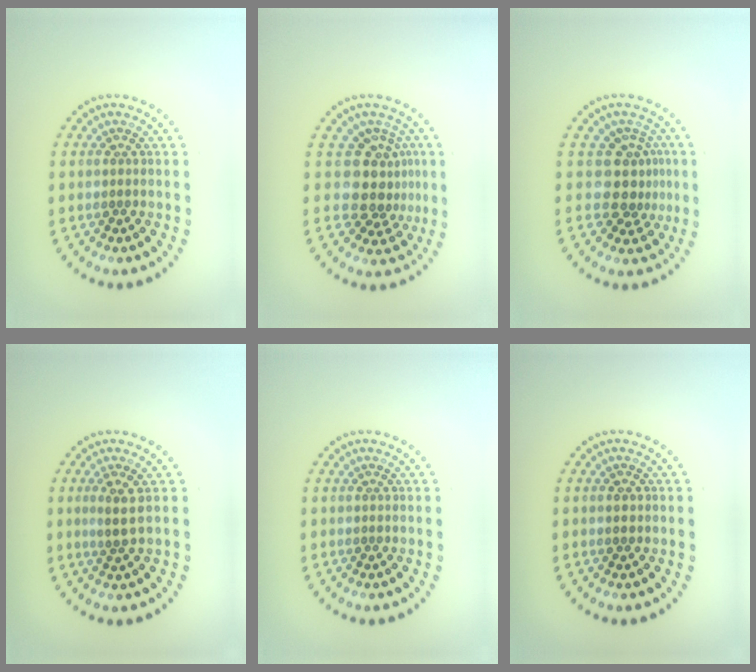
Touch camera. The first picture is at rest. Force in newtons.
{"total": 4.0, "press": 3.1, "slide": 2.5}
{"total": 3.5, "press": 2.7, "slide": 2.2}
{"total": 2.0, "press": 1.7, "slide": 1.1}
{"total": 0.0}
{"total": 1.3, "press": 1.3, "slide": 0.1}